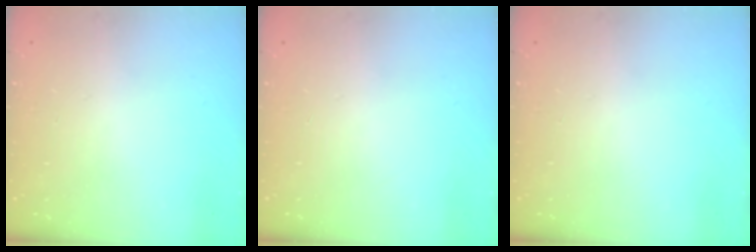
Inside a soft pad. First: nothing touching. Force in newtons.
{"total": 0.0}
{"total": 0.0}